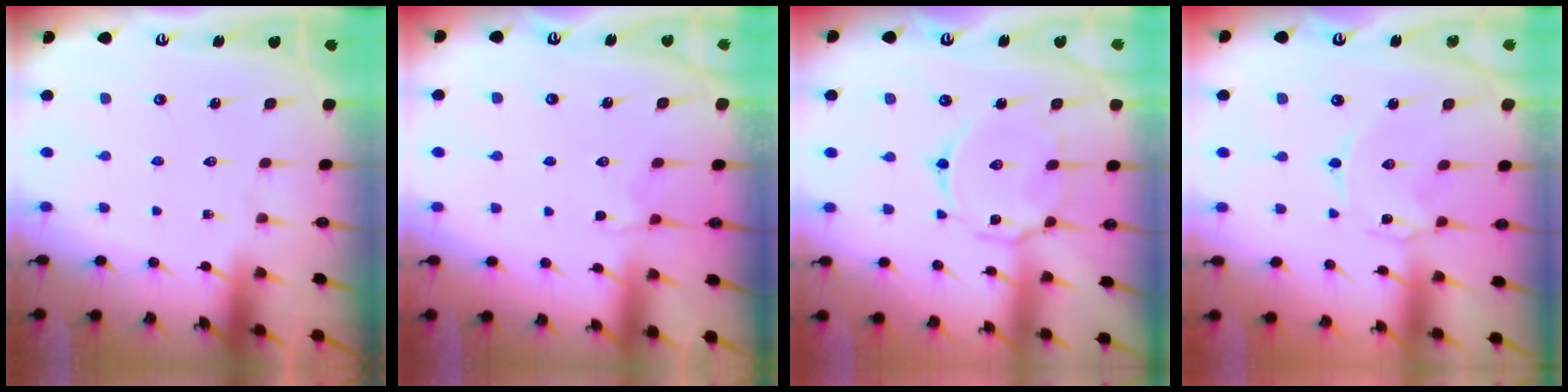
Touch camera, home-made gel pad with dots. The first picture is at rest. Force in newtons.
{"total": 2.2, "press": 1.7, "slide": 1.4}
{"total": 8.8, "press": 8.8, "slide": 0.7}
{"total": 1.1, "press": 1.1, "slide": 0.2}